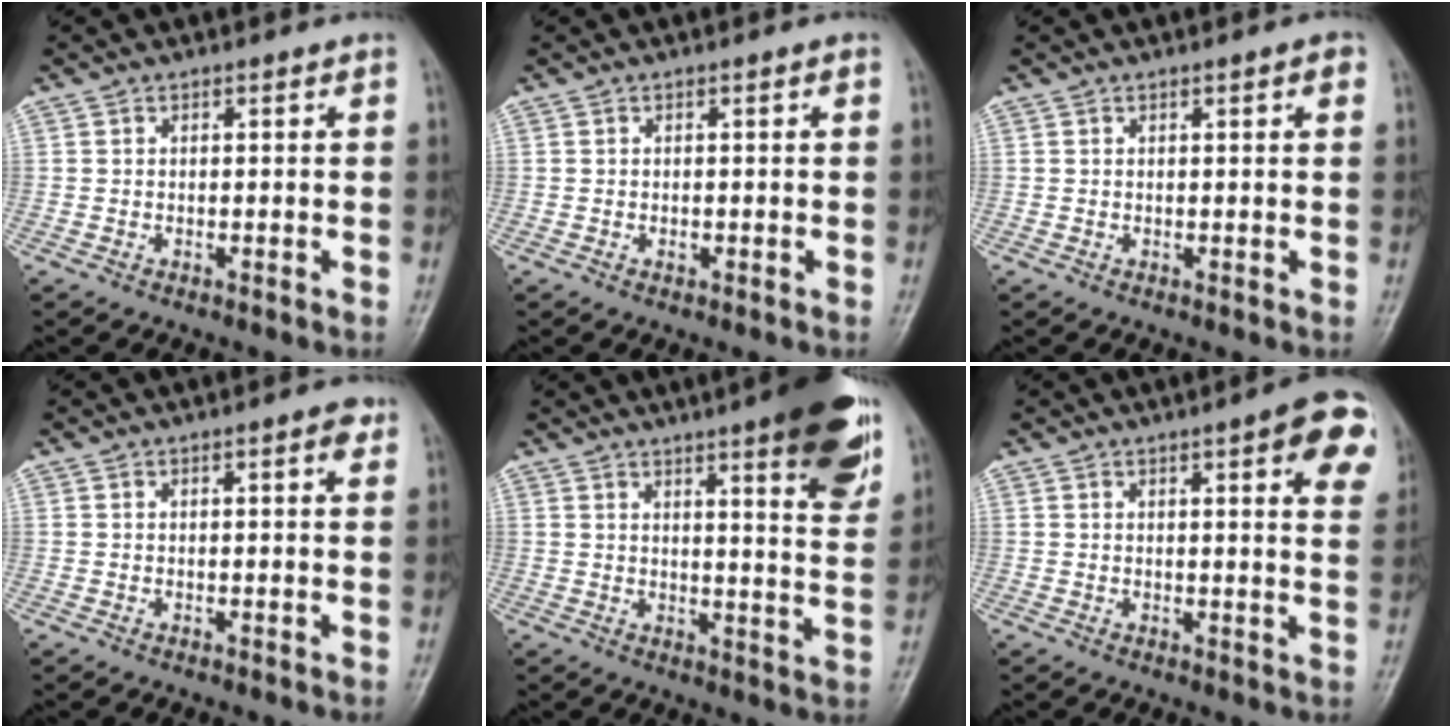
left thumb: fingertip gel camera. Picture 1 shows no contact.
{"total": 0.9, "force": [-0.2, 0.6, 0.7], "torque": [-0.008, 0.006, -0.001]}
{"total": 1.6, "force": [0.7, 0.3, 1.4], "torque": [-0.017, 0.001, 0.008]}
{"total": 2.2, "force": [1.1, 0.5, 1.8], "torque": [-0.020, -0.001, 0.012]}
{"total": 14.5, "force": [8.2, 2.7, 11.6], "torque": [-0.131, -0.041, 0.106]}
{"total": 10.1, "force": [4.5, 2.3, 8.7], "torque": [-0.081, -0.011, 0.048]}